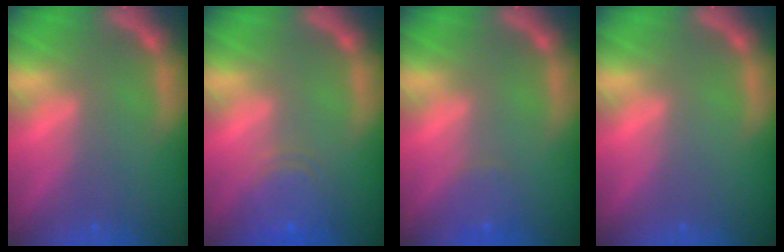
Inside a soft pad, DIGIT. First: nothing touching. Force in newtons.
{"total": 5.1}
{"total": 1.9}
{"total": 0.0}